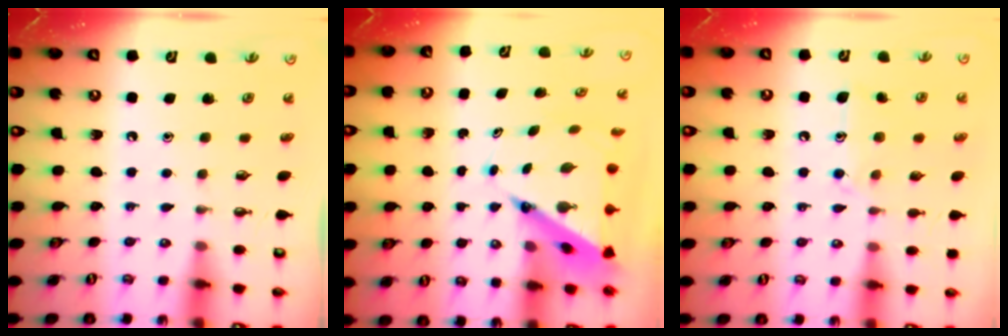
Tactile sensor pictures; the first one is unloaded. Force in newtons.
{"total": 8.6, "press": 8.5, "slide": 0.8}
{"total": 10.3, "press": 10.3, "slide": 0.9}